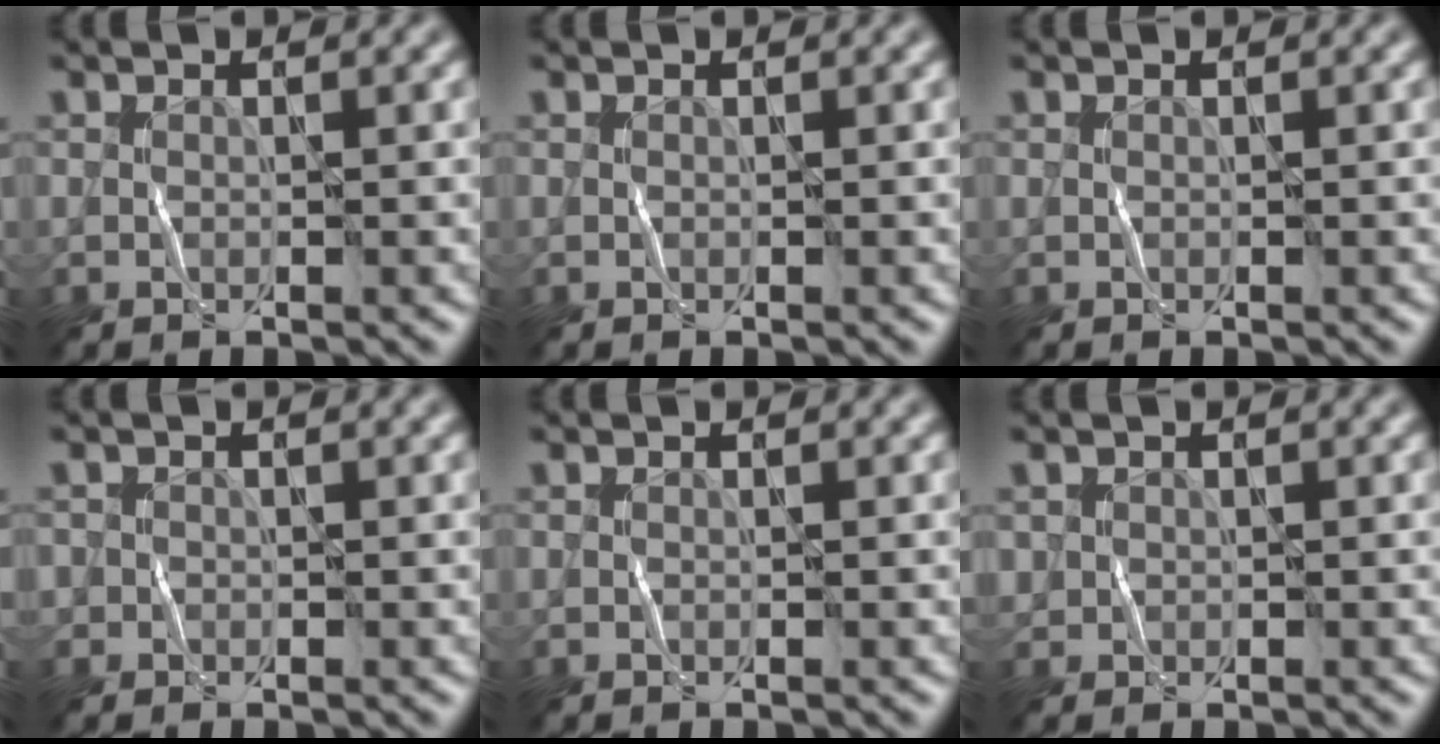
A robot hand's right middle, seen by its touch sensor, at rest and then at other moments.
{"total": 0.0}
{"total": 0.0}
{"total": 0.7, "force": [-0.1, 0.7, -0.1], "torque": [0.008, -0.003, -0.006]}
{"total": 0.0}
{"total": 0.6, "force": [0.2, 0.6, -0.1], "torque": [0.003, -0.001, 0.005]}